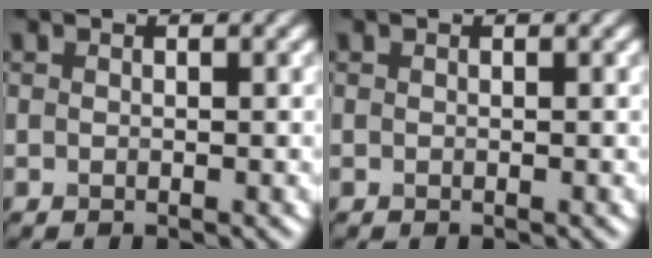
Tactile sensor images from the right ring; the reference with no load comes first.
{"total": 0.0}